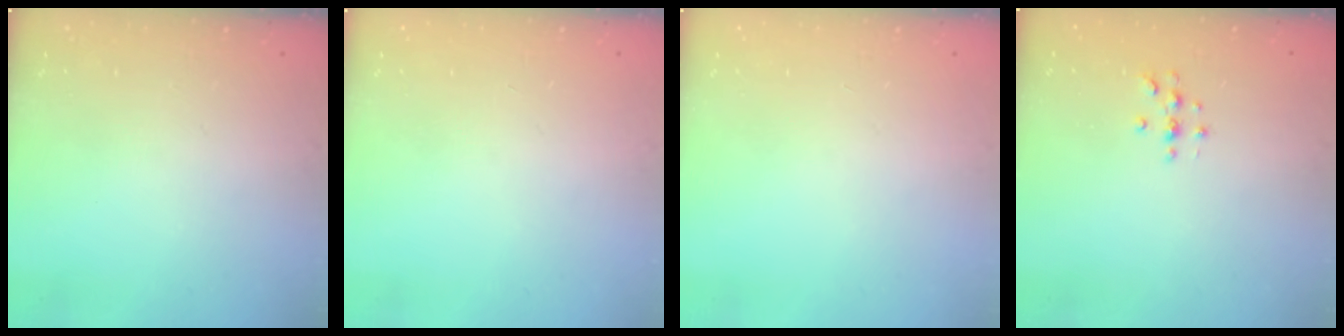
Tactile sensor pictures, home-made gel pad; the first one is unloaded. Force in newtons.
{"total": 0.0}
{"total": 0.0}
{"total": 3.3, "press": 3.3, "slide": 0.4}